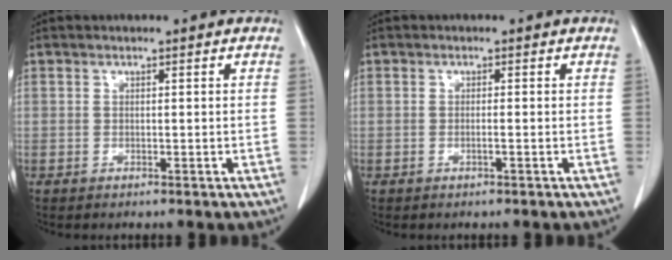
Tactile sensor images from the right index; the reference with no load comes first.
{"total": 0.8, "force": [-0.2, -0.1, 0.7], "torque": [-0.015, -0.001, -0.003]}